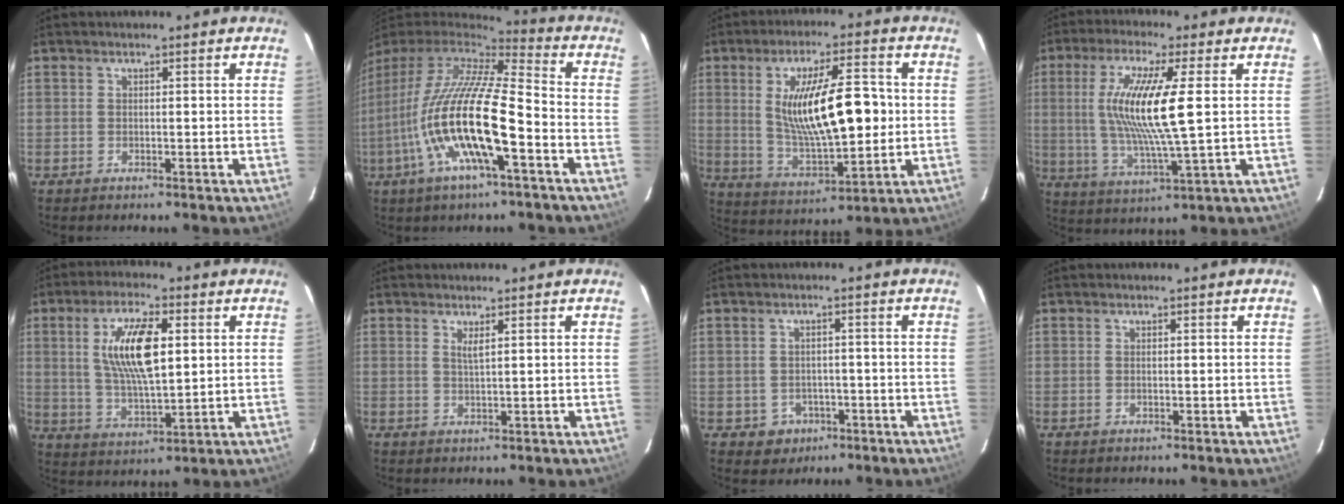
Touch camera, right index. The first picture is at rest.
{"total": 19.7, "force": [-6.6, 3.8, 18.1], "torque": [-0.328, -0.036, -0.129]}
{"total": 16.8, "force": [1.4, 5.2, 15.9], "torque": [-0.280, -0.003, 0.040]}
{"total": 14.1, "force": [1.9, 1.2, 13.9], "torque": [-0.268, -0.007, 0.040]}
{"total": 12.5, "force": [2.9, 4.3, 11.3], "torque": [-0.216, 0.004, 0.059]}
{"total": 1.5, "force": [0.8, 0.0, 1.3], "torque": [-0.022, -0.001, 0.013]}
{"total": 4.4, "force": [-1.7, 4.1, 0.6], "torque": [-0.024, 0.012, -0.013]}
{"total": 0.0}